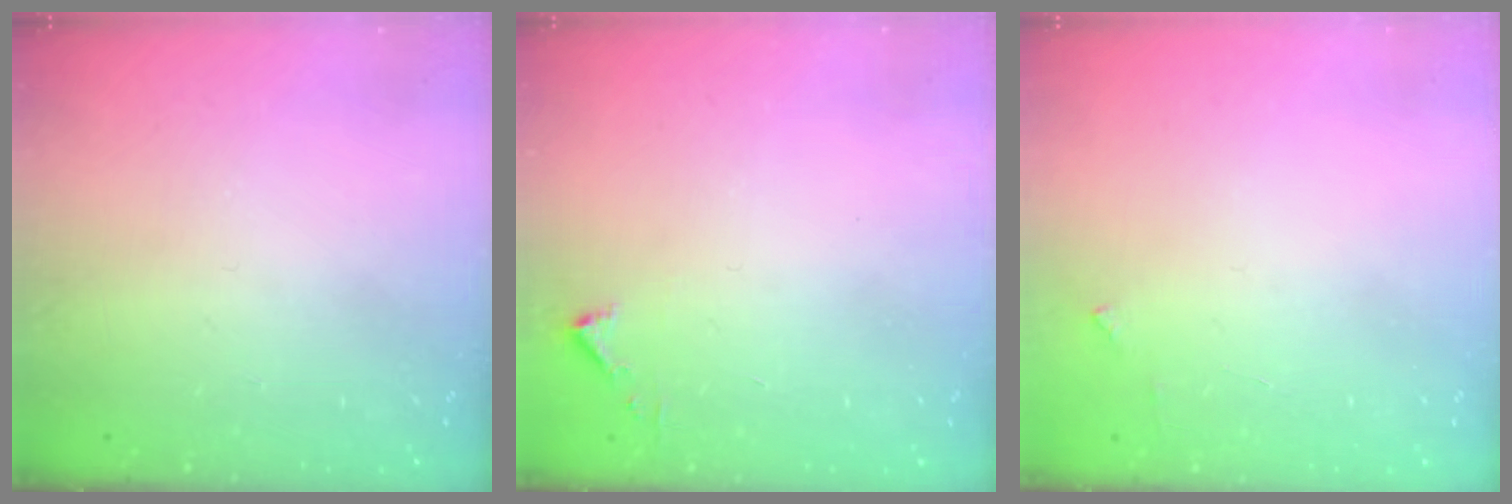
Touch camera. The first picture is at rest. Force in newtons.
{"total": 2.3, "press": 2.3, "slide": 0.2}
{"total": 2.6, "press": 2.6, "slide": 0.2}